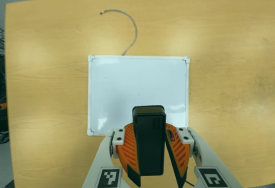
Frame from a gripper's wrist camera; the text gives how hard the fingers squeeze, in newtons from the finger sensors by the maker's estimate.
{"total": 10.0, "left": 10.0, "right": 9.9}